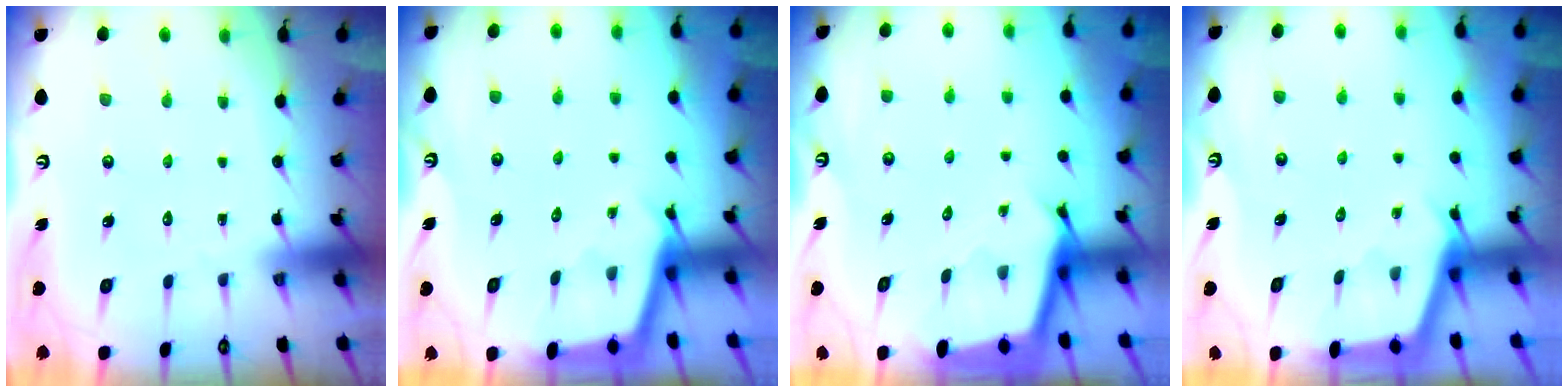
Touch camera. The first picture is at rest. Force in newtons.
{"total": 2.9, "press": 2.9, "slide": 0.3}
{"total": 2.7, "press": 2.7, "slide": 0.1}
{"total": 2.8, "press": 2.8, "slide": 0.3}